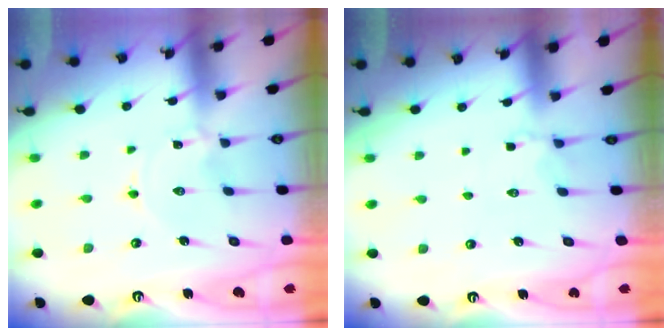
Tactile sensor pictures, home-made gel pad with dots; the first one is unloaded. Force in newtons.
{"total": 2.7, "press": 2.3, "slide": 1.4}